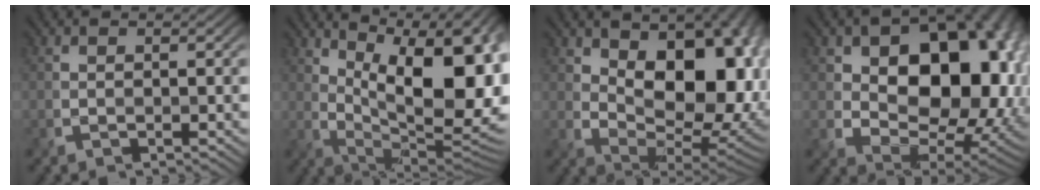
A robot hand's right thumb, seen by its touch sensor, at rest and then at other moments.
{"total": 15.4, "force": [4.2, 6.5, 13.3], "torque": [-0.186, 0.010, 0.073]}
{"total": 15.4, "force": [3.1, 9.1, 12.0], "torque": [-0.147, -0.001, 0.059]}
{"total": 17.9, "force": [2.8, 12.4, 12.6], "torque": [-0.132, -0.006, 0.060]}